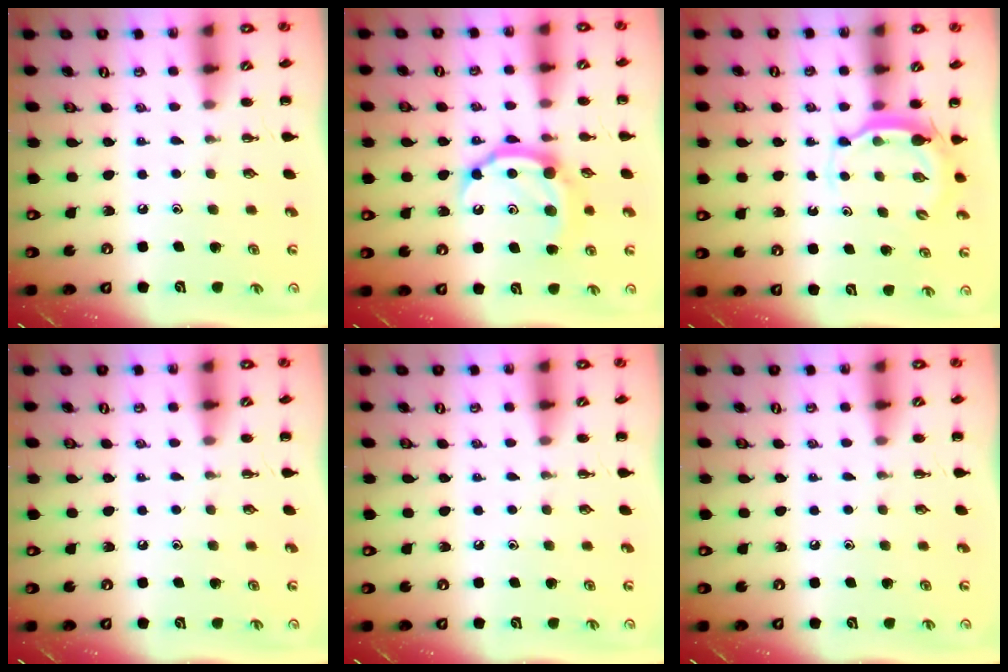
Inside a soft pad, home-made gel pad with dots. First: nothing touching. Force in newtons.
{"total": 11.1, "press": 11.1, "slide": 0.6}
{"total": 4.8, "press": 4.8, "slide": 0.5}
{"total": 0.0}
{"total": 0.0}
{"total": 0.0}